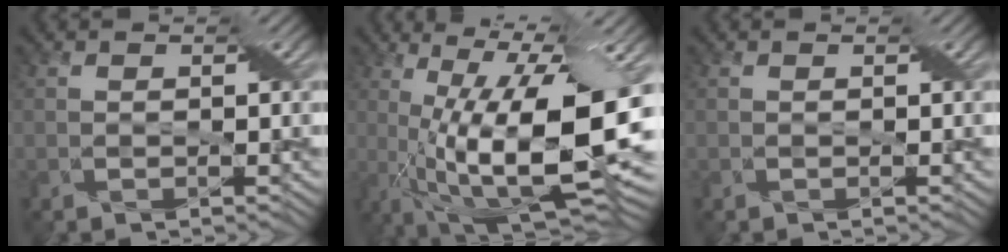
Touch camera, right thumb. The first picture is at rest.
{"total": 18.5, "force": [-0.8, 5.8, 17.5], "torque": [-0.272, -0.015, -0.004]}
{"total": 0.0}